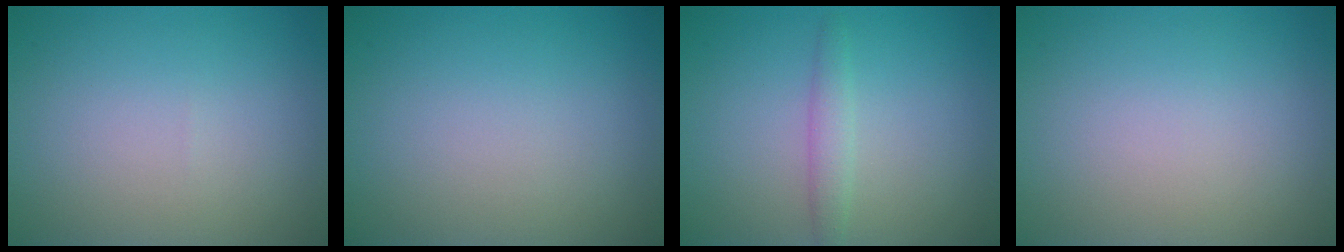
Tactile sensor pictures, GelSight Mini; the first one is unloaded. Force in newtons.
{"total": 0.0}
{"total": 1.6, "press": 1.6, "slide": 0.0}
{"total": 0.0}